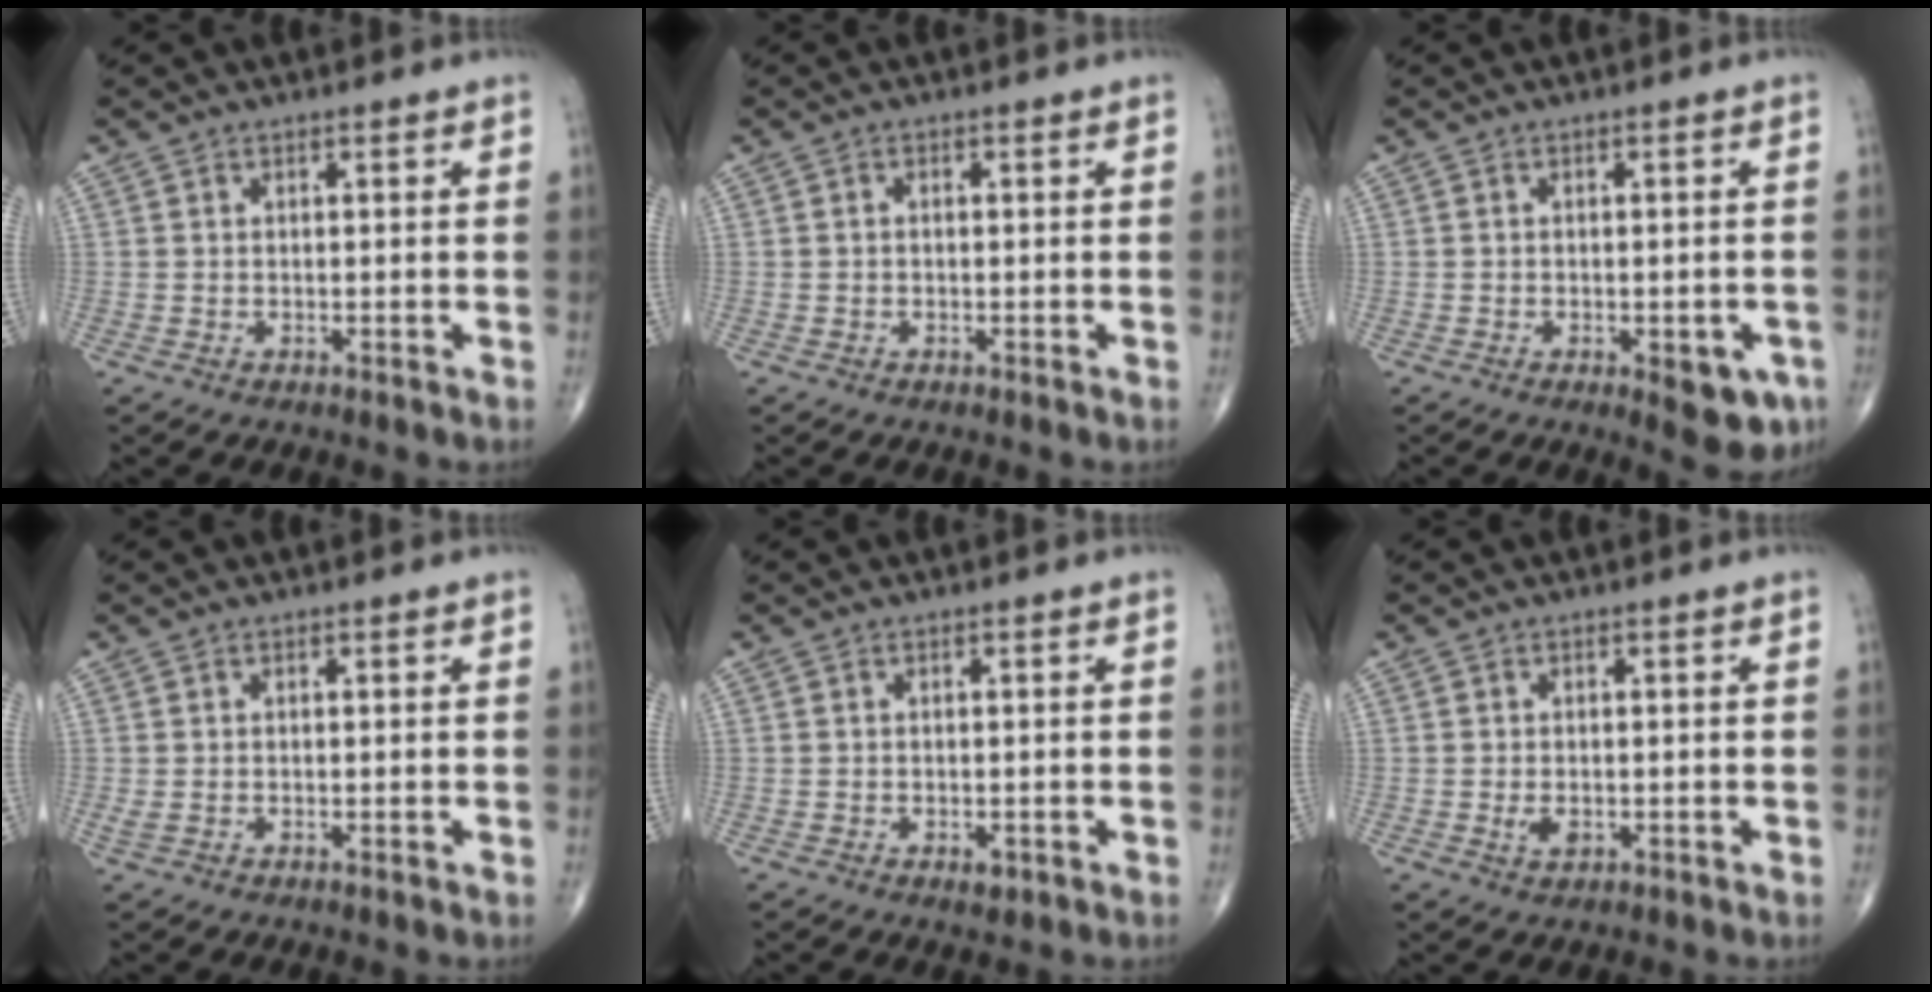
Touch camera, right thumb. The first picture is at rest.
{"total": 0.5, "force": [-0.1, 0.4, 0.4], "torque": [-0.007, 0.002, -0.004]}
{"total": 6.6, "force": [-2.7, 2.7, 5.4], "torque": [-0.050, 0.003, -0.025]}
{"total": 1.0, "force": [-0.1, 0.6, 0.8], "torque": [-0.025, 0.004, 0.002]}
{"total": 1.4, "force": [-0.6, 0.8, 1.0], "torque": [-0.014, -0.001, -0.007]}
{"total": 2.0, "force": [-0.4, 1.2, 1.6], "torque": [-0.029, -0.002, -0.006]}